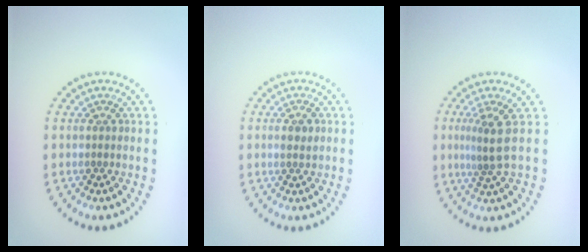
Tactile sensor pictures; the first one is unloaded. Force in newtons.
{"total": 1.5, "press": 1.4, "slide": 0.5}
{"total": 2.5, "press": 1.6, "slide": 1.9}